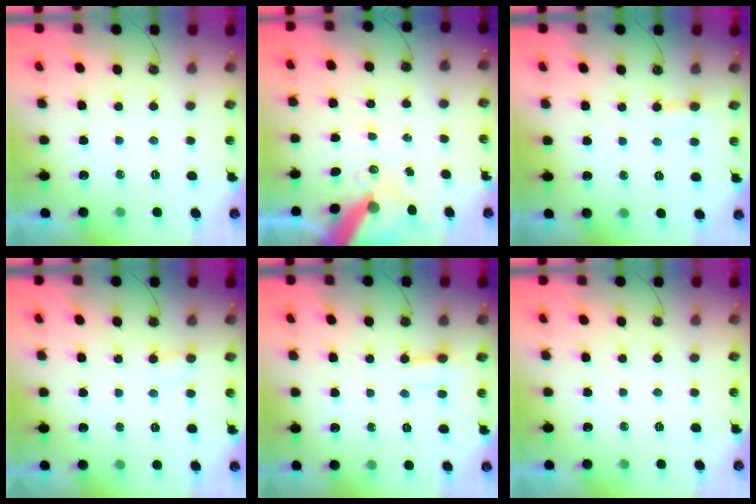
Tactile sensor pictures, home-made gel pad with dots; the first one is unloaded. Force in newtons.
{"total": 12.6, "press": 12.5, "slide": 1.8}
{"total": 5.2, "press": 5.1, "slide": 0.5}
{"total": 4.8, "press": 4.7, "slide": 0.6}
{"total": 2.5, "press": 2.5, "slide": 0.2}
{"total": 0.0}